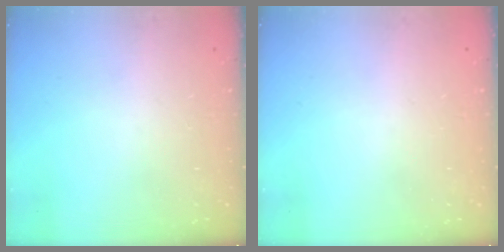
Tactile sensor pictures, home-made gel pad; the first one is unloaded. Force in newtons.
{"total": 1.6, "press": 1.6, "slide": 0.1}